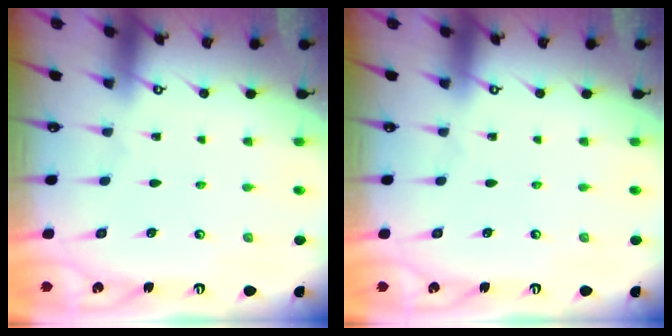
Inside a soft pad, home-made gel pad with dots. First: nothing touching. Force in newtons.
{"total": 0.0}